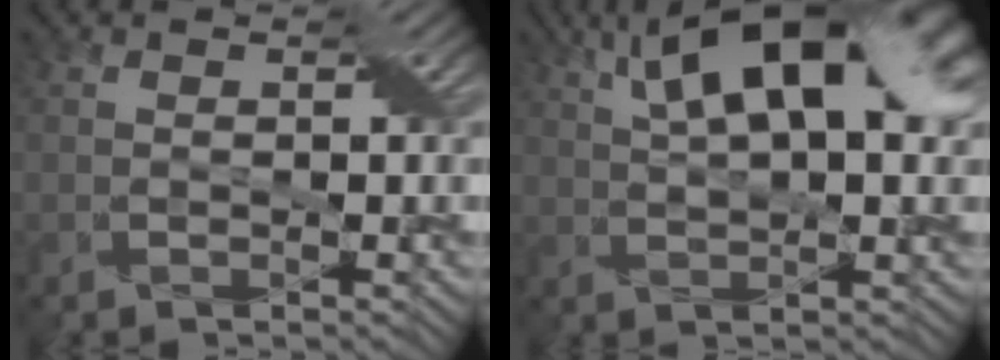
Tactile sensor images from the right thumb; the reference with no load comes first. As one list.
[{"total": 15.2, "force": [6.8, 6.0, 12.2], "torque": [-0.184, 0.045, 0.088]}]